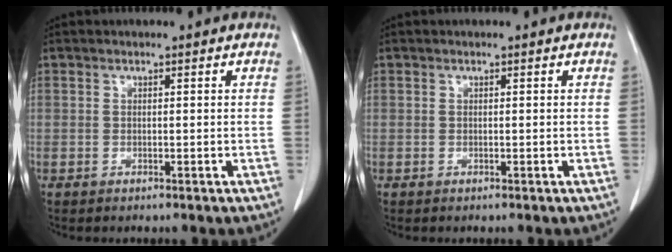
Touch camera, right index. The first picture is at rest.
{"total": 0.0}